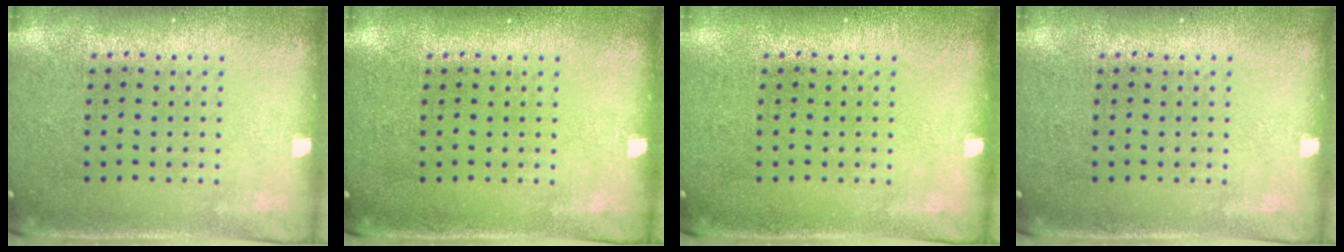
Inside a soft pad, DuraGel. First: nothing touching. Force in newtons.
{"total": 0.0}
{"total": 0.0}
{"total": 0.0}